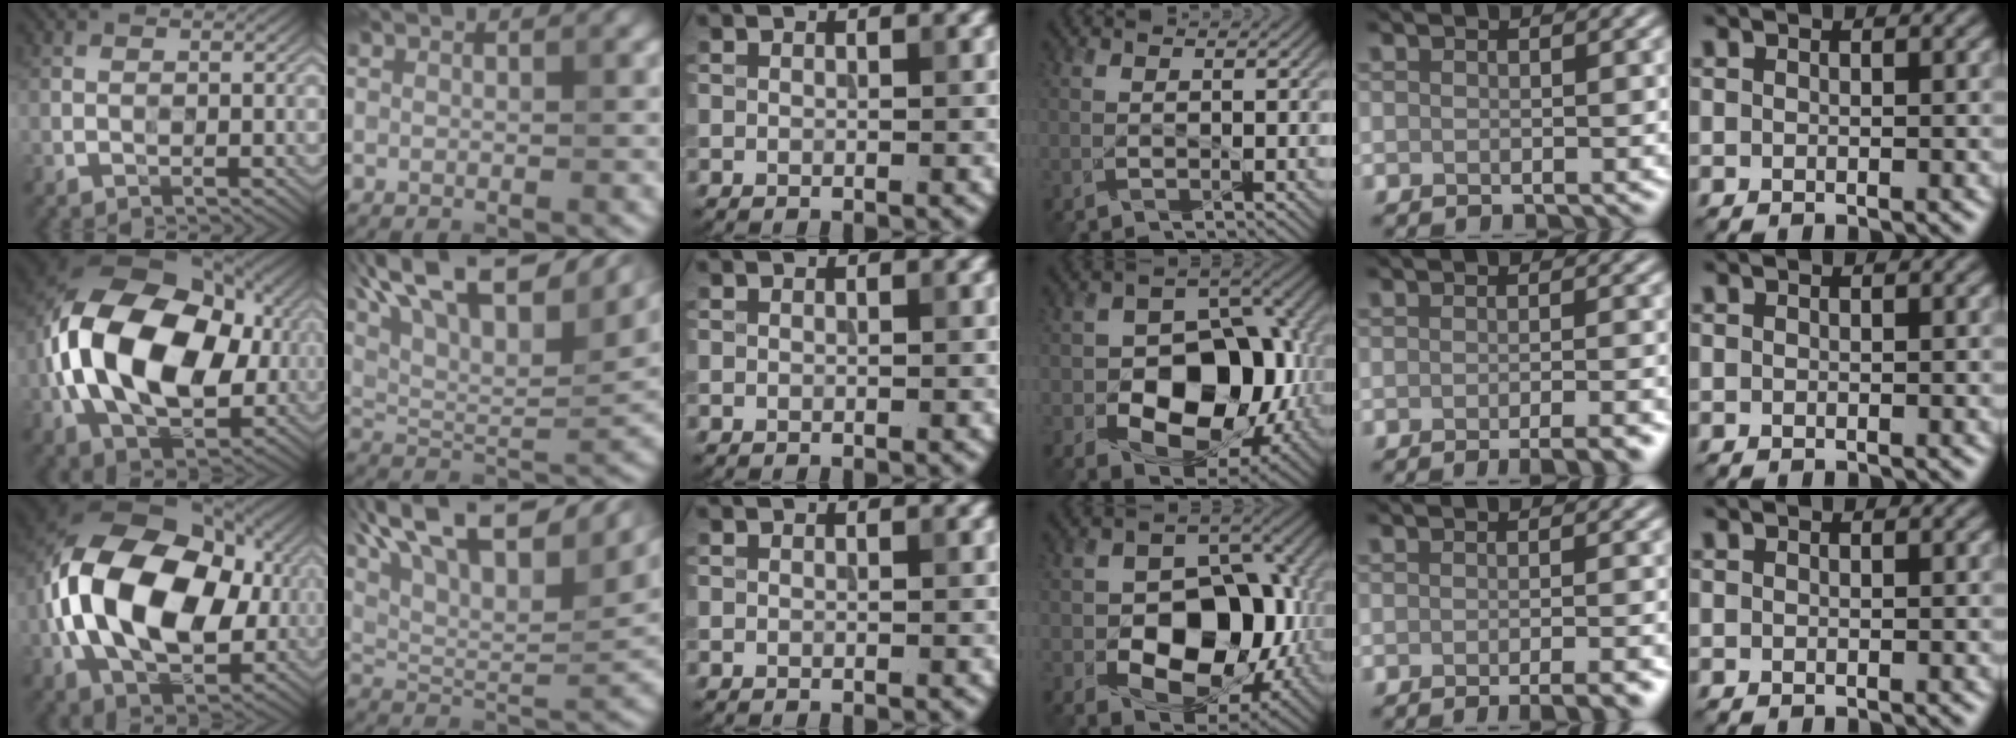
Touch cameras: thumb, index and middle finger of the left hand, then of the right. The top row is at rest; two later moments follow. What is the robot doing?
{"motion": "wipe", "object": "compact mirror"}